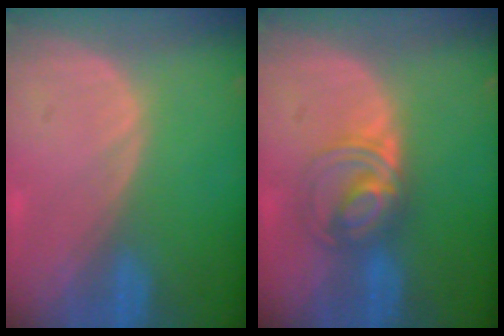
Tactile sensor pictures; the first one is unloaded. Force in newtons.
{"total": 5.6, "press": 5.5, "slide": 0.6}